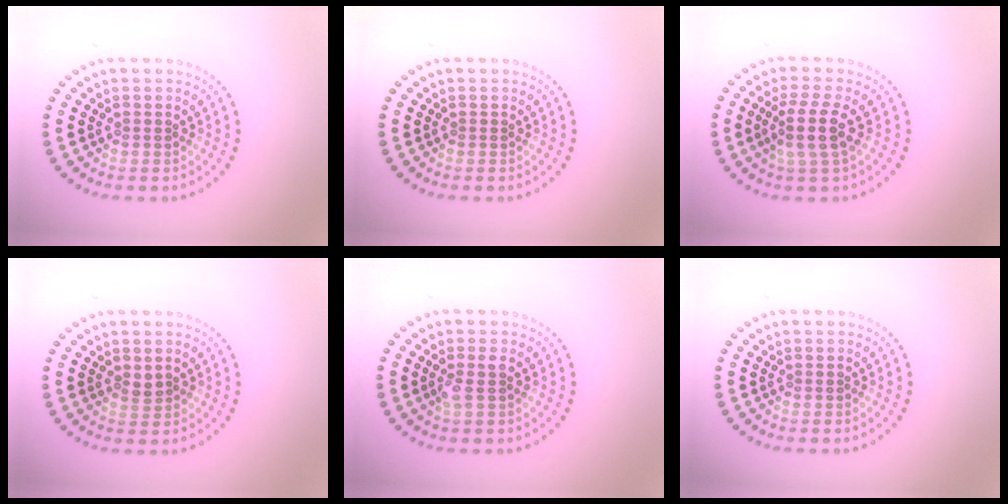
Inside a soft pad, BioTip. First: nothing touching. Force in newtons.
{"total": 0.0}
{"total": 3.4, "press": 2.9, "slide": 1.8}
{"total": 0.9, "press": 0.8, "slide": 0.3}
{"total": 1.7, "press": 1.6, "slide": 0.5}
{"total": 0.0}